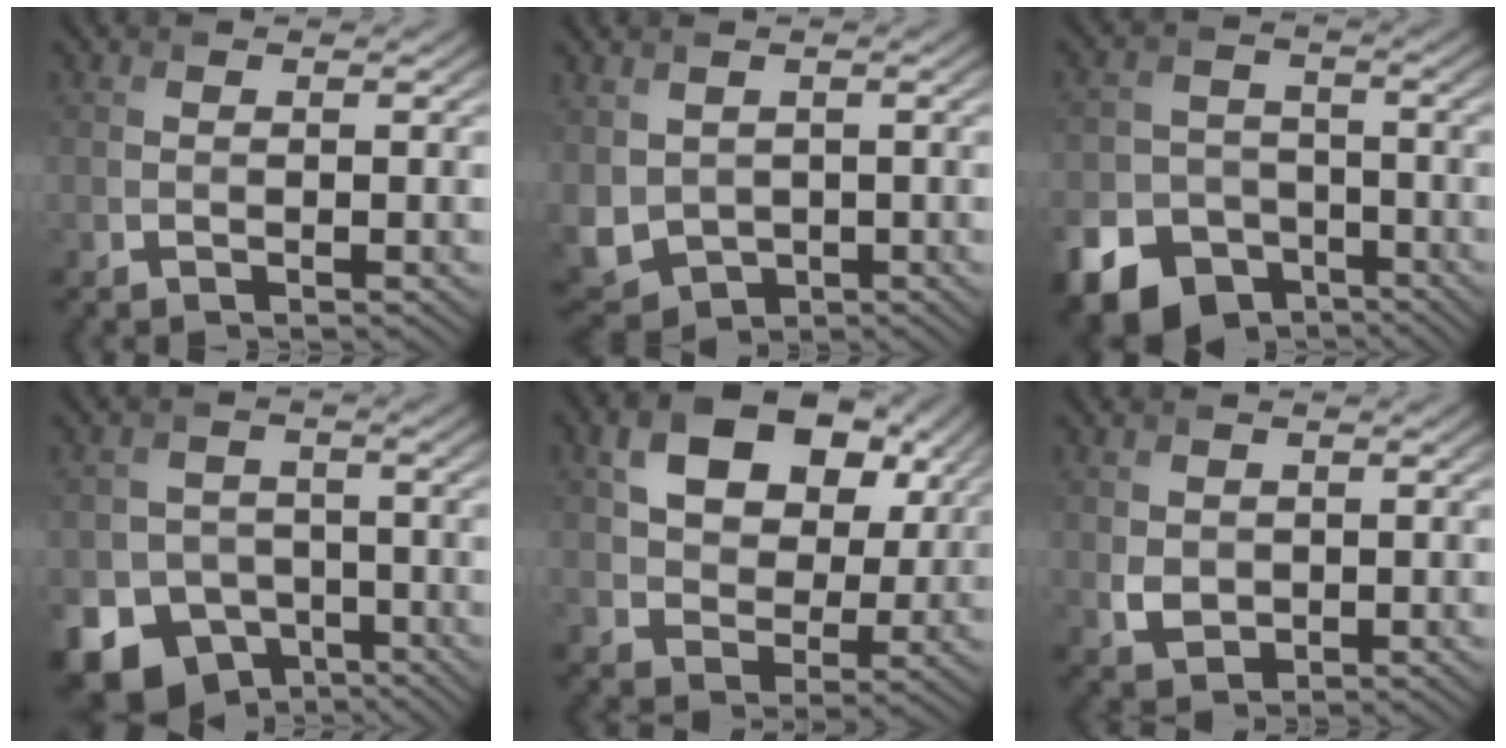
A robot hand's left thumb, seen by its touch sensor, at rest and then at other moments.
{"total": 6.4, "force": [0.4, 5.1, 3.8], "torque": [-0.127, -0.018, 0.011]}
{"total": 13.3, "force": [-8.4, 9.4, 4.4], "torque": [-0.114, -0.057, -0.141]}
{"total": 12.7, "force": [-7.1, 9.9, 3.7], "torque": [-0.084, -0.049, -0.131]}
{"total": 12.1, "force": [4.8, 8.4, 7.3], "torque": [-0.137, -0.001, 0.085]}
{"total": 2.5, "force": [0.2, 2.2, 1.3], "torque": [-0.035, -0.006, 0.006]}